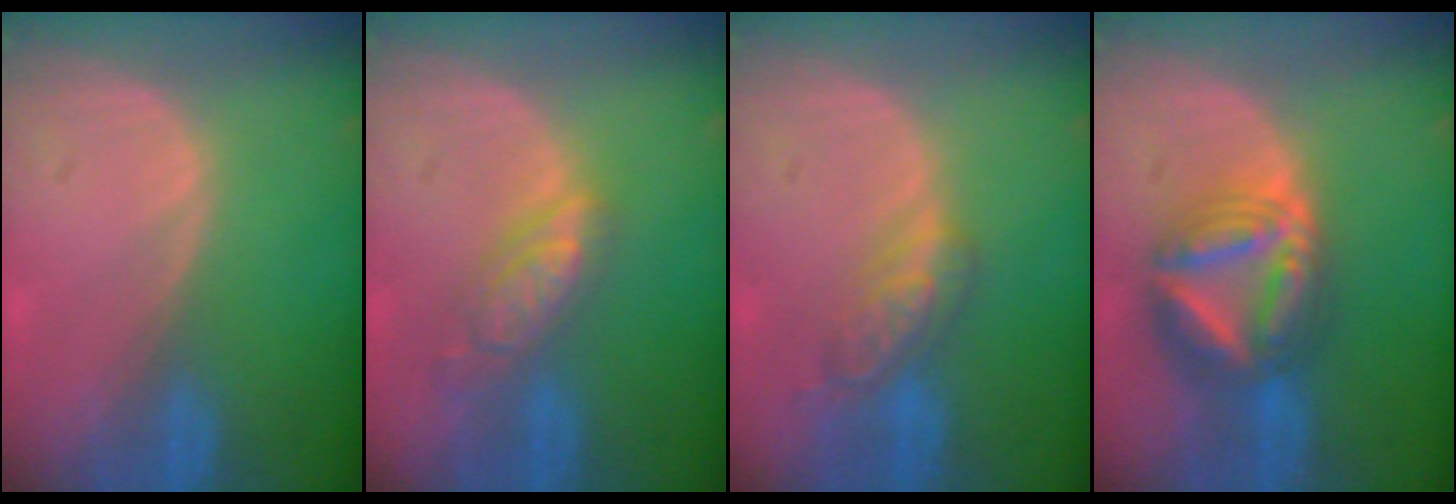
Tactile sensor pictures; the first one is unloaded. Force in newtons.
{"total": 5.8, "press": 5.1, "slide": 2.8}
{"total": 5.7, "press": 5.0, "slide": 2.7}
{"total": 9.0, "press": 9.0, "slide": 0.9}